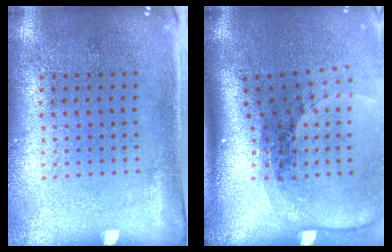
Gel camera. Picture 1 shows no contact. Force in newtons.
{"total": 2.4, "press": 1.7, "slide": 1.7}